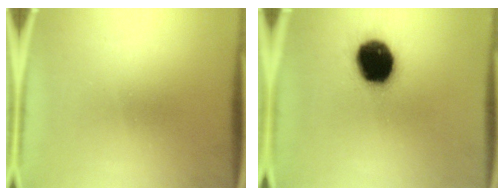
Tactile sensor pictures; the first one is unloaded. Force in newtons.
{"total": 18.4}